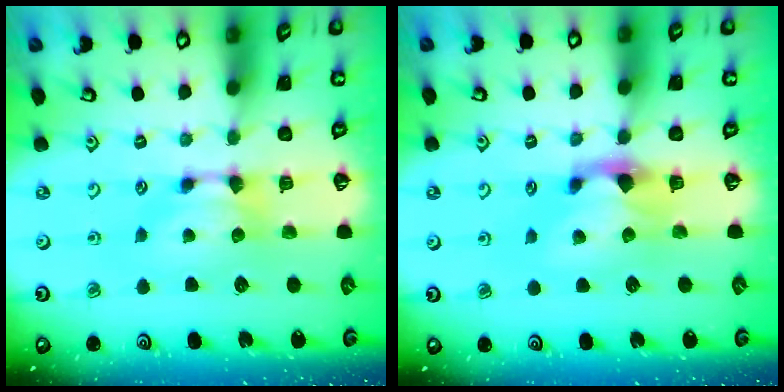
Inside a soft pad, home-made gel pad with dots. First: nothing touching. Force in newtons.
{"total": 1.8, "press": 1.2, "slide": 1.4}